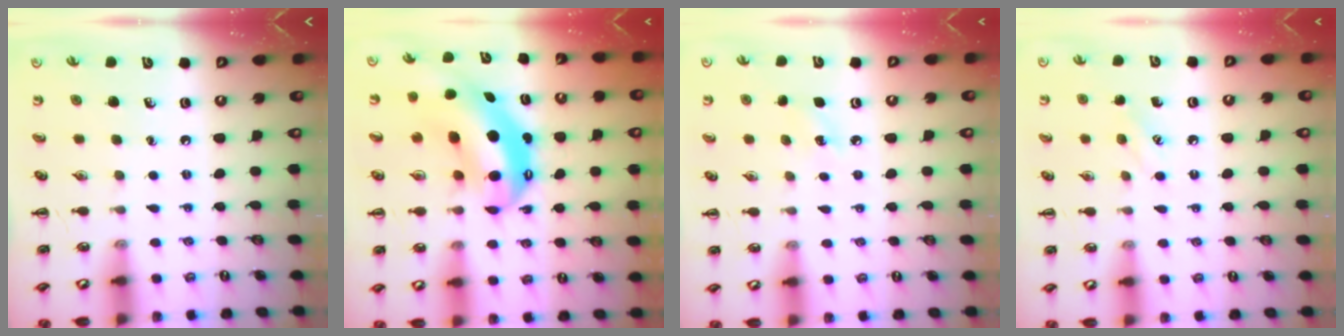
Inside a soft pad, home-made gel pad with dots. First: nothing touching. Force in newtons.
{"total": 10.2, "press": 10.0, "slide": 2.2}
{"total": 5.2, "press": 5.0, "slide": 1.6}
{"total": 6.9, "press": 6.7, "slide": 1.7}